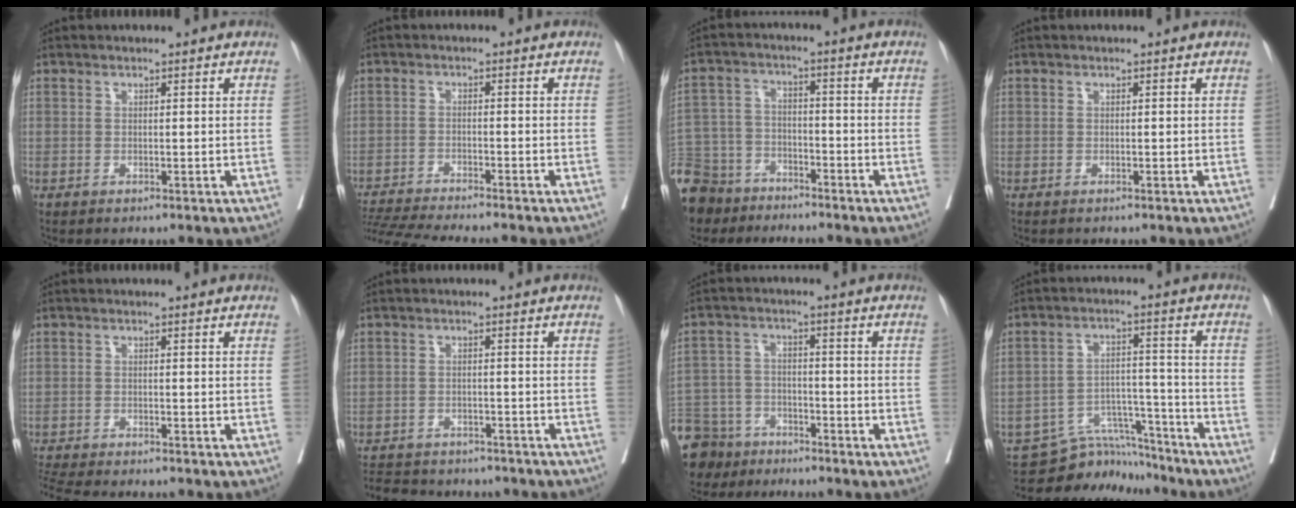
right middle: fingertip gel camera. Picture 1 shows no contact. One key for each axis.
{"total": 10.6, "fx": -9.8, "fy": -0.7, "fz": 4.0, "tx": -0.058, "ty": -0.011, "tz": -0.161}
{"total": 17.1, "fx": -12.7, "fy": 10.1, "fz": 5.3, "tx": -0.174, "ty": -0.002, "tz": -0.220}
{"total": 0.0}
{"total": 9.6, "fx": -8.7, "fy": 1.2, "fz": 3.8, "tx": -0.060, "ty": -0.012, "tz": -0.134}
{"total": 14.1, "fx": -12.4, "fy": 4.9, "fz": 4.6, "tx": -0.105, "ty": 0.002, "tz": -0.159}
{"total": 15.3, "fx": -11.8, "fy": 8.8, "fz": 4.3, "tx": -0.129, "ty": 0.002, "tz": -0.195}
{"total": 9.1, "fx": -8.8, "fy": 2.2, "fz": -0.3, "tx": 0.006, "ty": 0.034, "tz": -0.149}